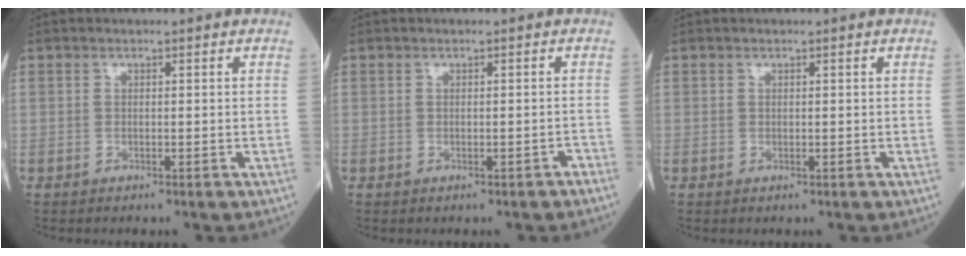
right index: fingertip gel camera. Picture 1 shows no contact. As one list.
[{"total": 0.7, "force": [-0.5, 0.2, 0.5], "torque": [-0.004, 0.003, -0.006]}, {"total": 0.0}]